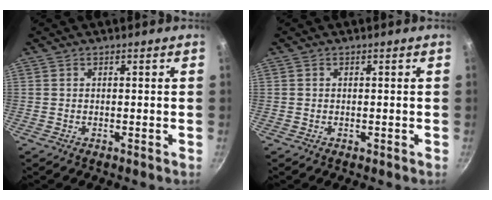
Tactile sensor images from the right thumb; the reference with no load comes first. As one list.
[{"total": 0.0}]